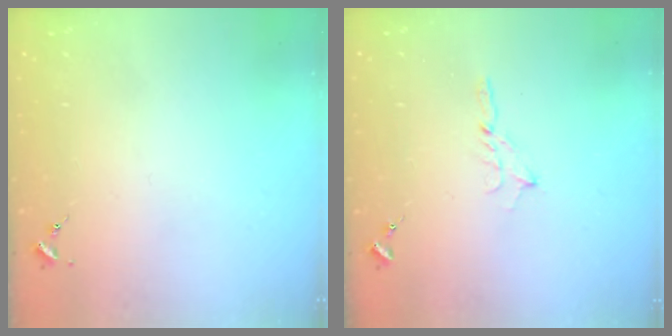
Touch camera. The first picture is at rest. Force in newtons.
{"total": 2.5, "press": 2.5, "slide": 0.2}